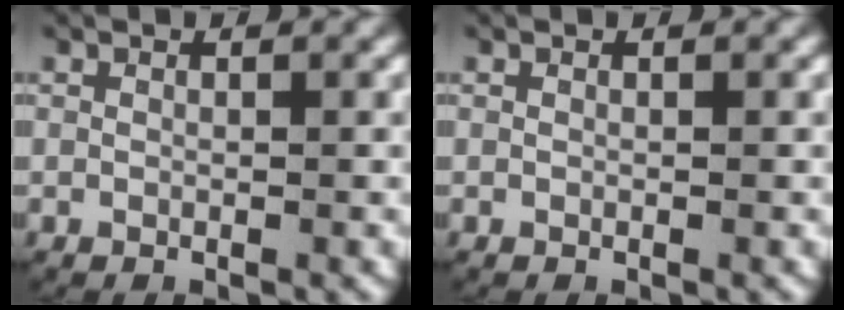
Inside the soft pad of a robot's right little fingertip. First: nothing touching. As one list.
[{"total": 0.0}]